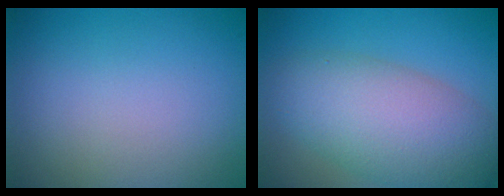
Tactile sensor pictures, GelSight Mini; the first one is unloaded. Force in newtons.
{"total": 7.7, "press": 7.7, "slide": 0.2}